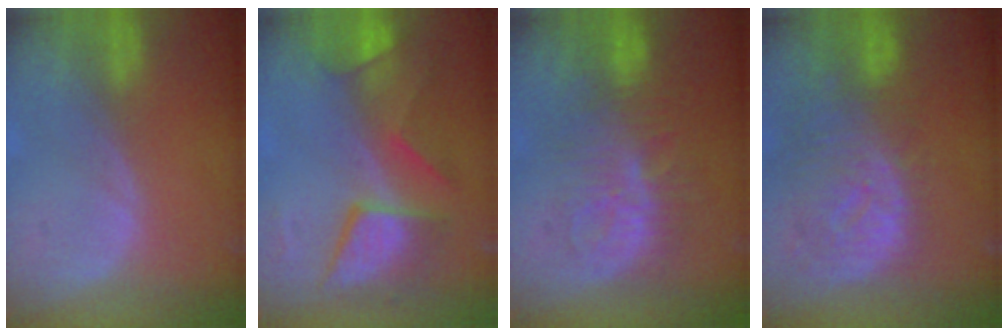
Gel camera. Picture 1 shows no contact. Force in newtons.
{"total": 8.6, "press": 8.6, "slide": 0.4}
{"total": 9.6, "press": 9.1, "slide": 2.9}
{"total": 11.0, "press": 9.6, "slide": 5.4}